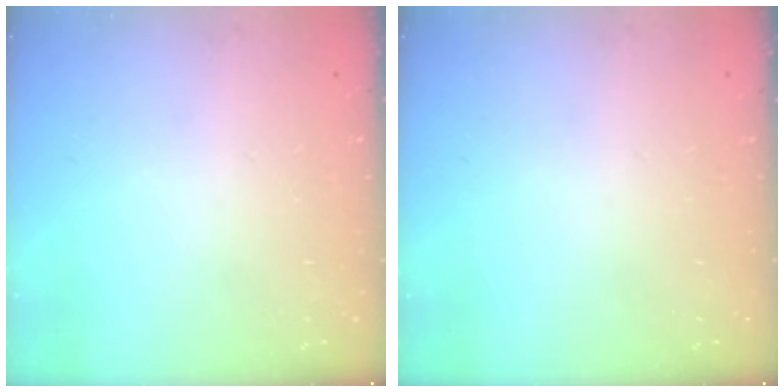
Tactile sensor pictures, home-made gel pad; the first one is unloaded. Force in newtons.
{"total": 0.0}